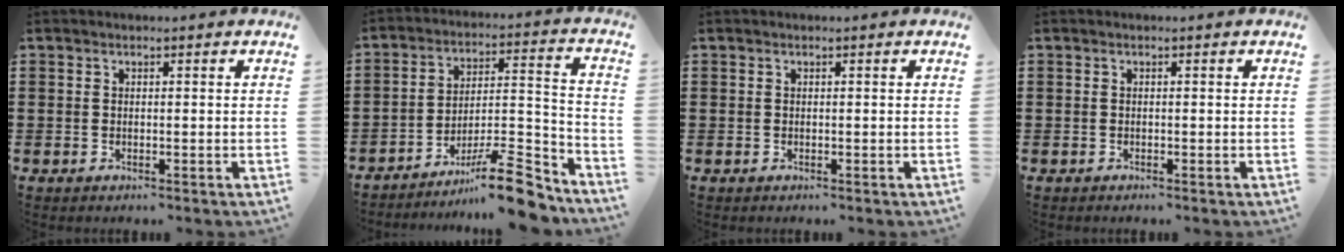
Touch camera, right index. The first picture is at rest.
{"total": 12.8, "force": [-10.0, 2.2, 7.7], "torque": [-0.102, 0.046, -0.177]}
{"total": 0.0}
{"total": 0.0}